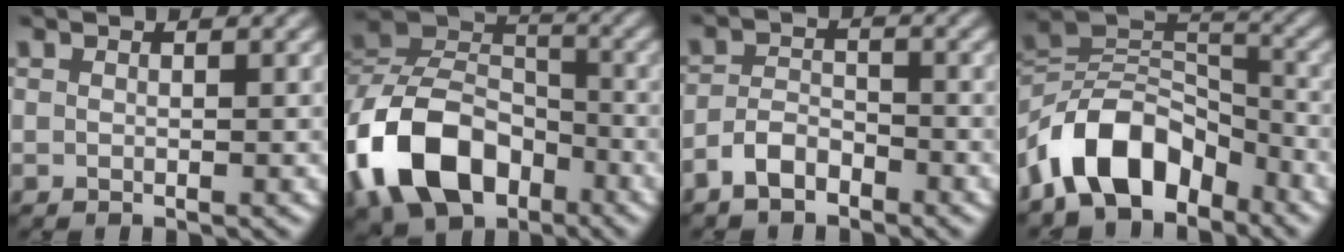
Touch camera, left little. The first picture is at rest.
{"total": 11.8, "force": [-5.6, 7.8, 6.9], "torque": [-0.138, 0.005, -0.120]}
{"total": 2.9, "force": [-2.1, 1.4, 1.4], "torque": [-0.026, 0.006, -0.047]}
{"total": 9.6, "force": [-5.8, 5.6, 5.4], "torque": [-0.079, 0.012, -0.118]}